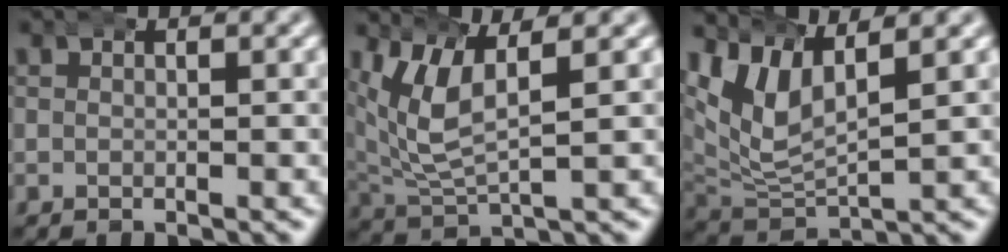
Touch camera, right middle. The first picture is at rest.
{"total": 5.3, "force": [1.9, 2.8, 4.0], "torque": [-0.101, -0.003, 0.037]}
{"total": 8.2, "force": [3.2, 5.7, 4.9], "torque": [-0.113, 0.011, 0.047]}